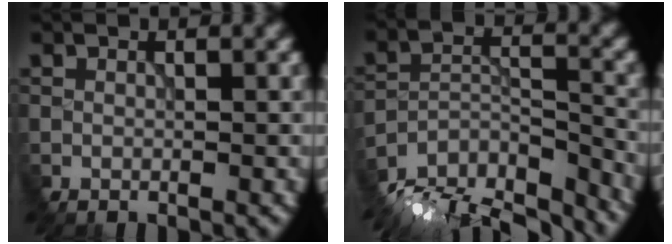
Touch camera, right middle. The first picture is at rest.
{"total": 13.4, "force": [-12.1, 4.2, 3.9], "torque": [-0.067, -0.005, -0.167]}